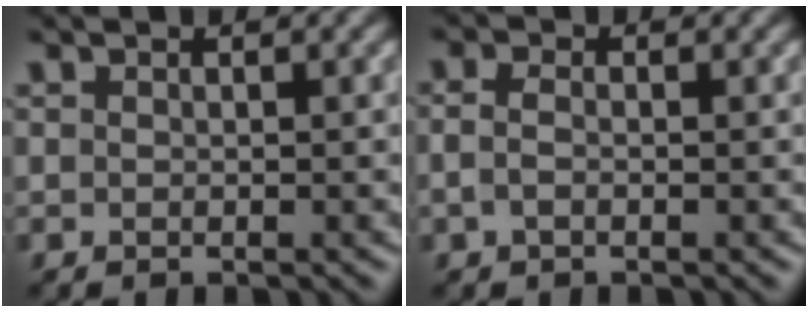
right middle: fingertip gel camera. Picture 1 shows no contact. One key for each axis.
{"total": 1.4, "fx": -0.3, "fy": 0.8, "fz": 1.1, "tx": -0.028, "ty": 0.001, "tz": -0.012}